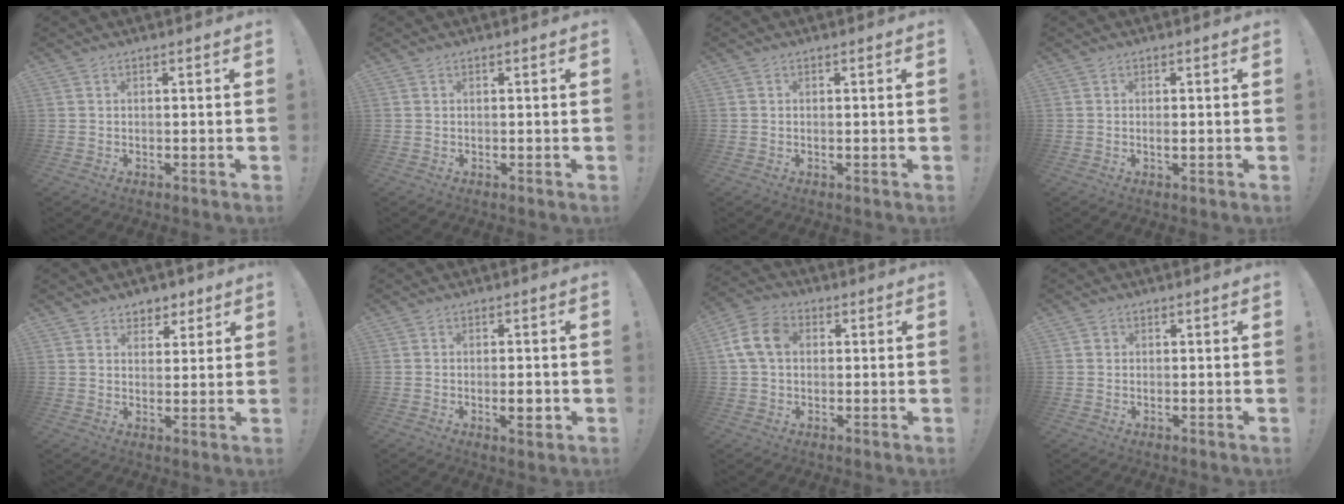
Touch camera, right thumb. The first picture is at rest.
{"total": 0.0}
{"total": 0.0}
{"total": 1.0, "force": [-0.2, 0.3, 1.0], "torque": [-0.011, -0.002, -0.005]}
{"total": 5.2, "force": [3.5, 3.9, 0.6], "torque": [0.008, -0.025, 0.064]}
{"total": 3.8, "force": [-0.8, 0.9, 3.6], "torque": [-0.041, -0.002, -0.016]}
{"total": 10.4, "force": [2.0, 7.4, 7.0], "torque": [-0.132, 0.014, 0.043]}
{"total": 1.2, "force": [0.3, 1.1, 0.2], "torque": [0.000, 0.002, 0.004]}